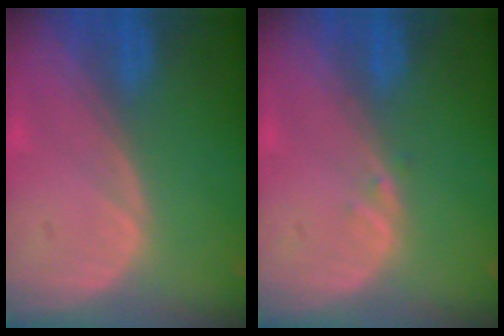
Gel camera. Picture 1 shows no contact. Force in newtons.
{"total": 0.6, "press": 0.6, "slide": 0.1}